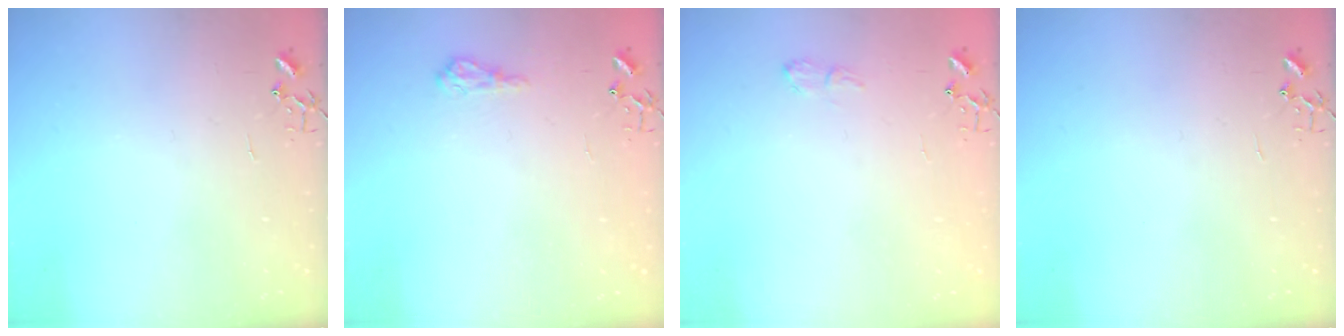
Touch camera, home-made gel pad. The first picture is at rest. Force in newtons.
{"total": 5.5, "press": 5.5, "slide": 0.9}
{"total": 5.8, "press": 5.7, "slide": 0.7}
{"total": 0.0}